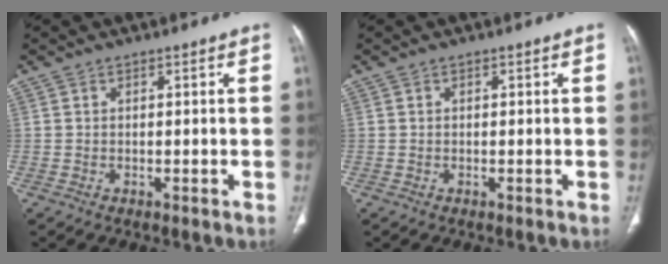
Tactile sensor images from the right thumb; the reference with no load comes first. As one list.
[{"total": 0.0}]